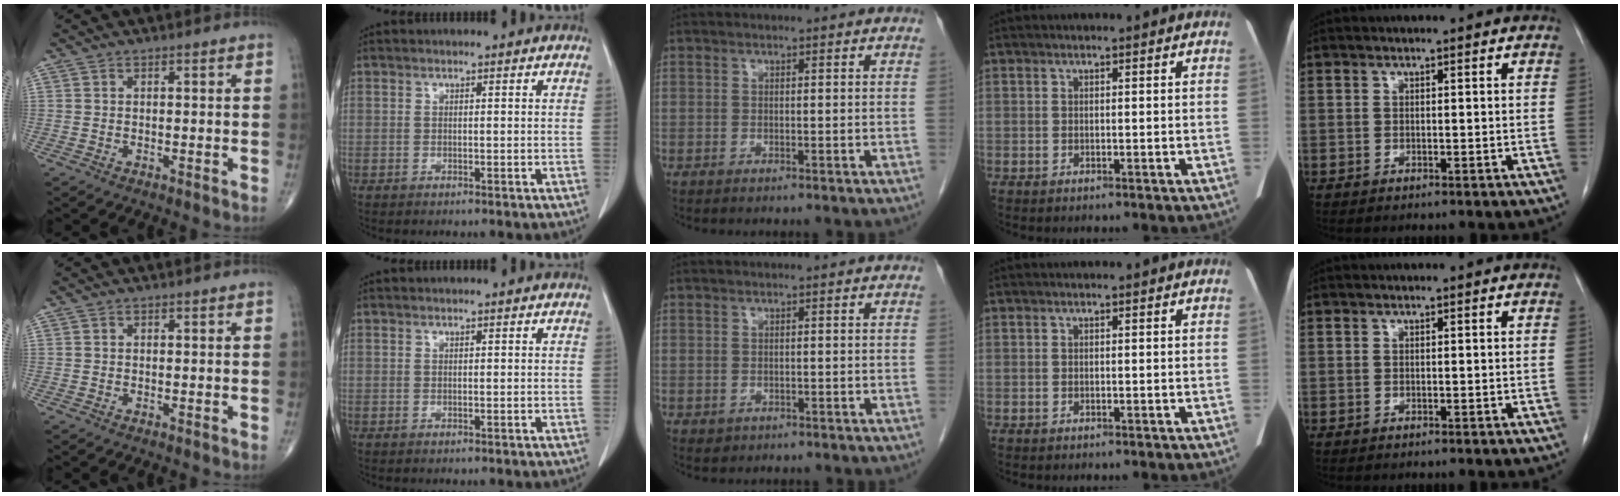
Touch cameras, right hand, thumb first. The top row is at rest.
{"middle": {"total": 0.9, "force": [-0.3, 0.8, 0.2], "torque": [-0.006, 0.002, 0.002]}}